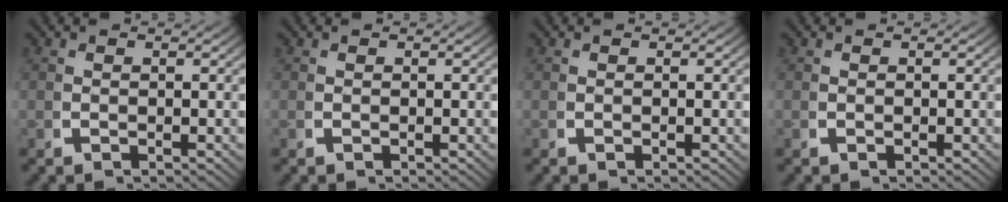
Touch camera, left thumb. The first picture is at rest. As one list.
[{"total": 0.0}, {"total": 0.0}, {"total": 0.0}]